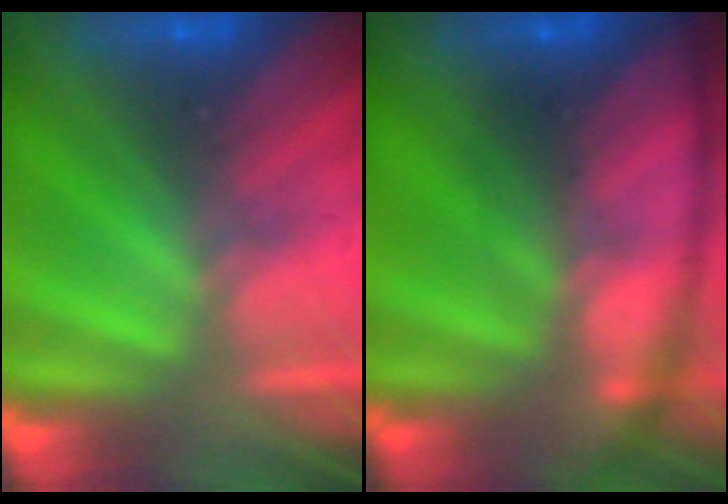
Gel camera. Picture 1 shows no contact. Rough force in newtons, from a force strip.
{"total": 6.9}